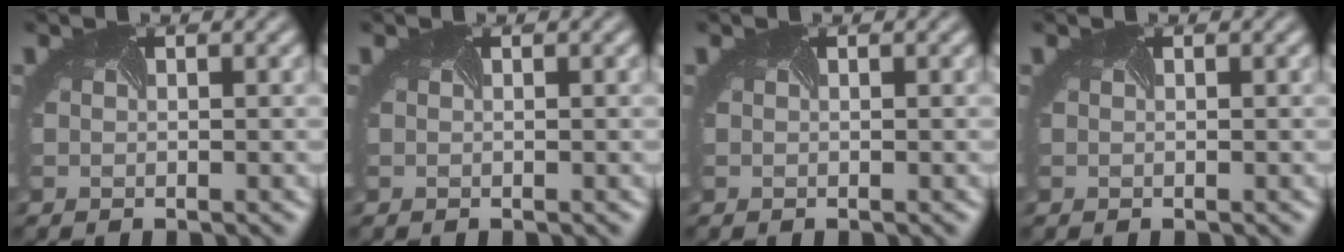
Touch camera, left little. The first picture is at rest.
{"total": 0.0}
{"total": 0.0}
{"total": 0.0}